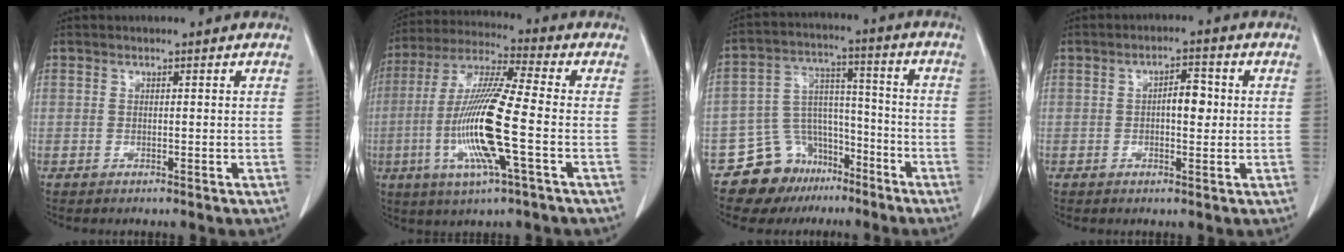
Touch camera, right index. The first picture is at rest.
{"total": 15.3, "force": [-3.3, 0.6, 14.9], "torque": [-0.305, -0.010, -0.067]}
{"total": 11.0, "force": [-7.8, 7.5, 1.9], "torque": [-0.032, 0.066, -0.125]}
{"total": 3.9, "force": [0.3, 1.5, 3.6], "torque": [-0.053, 0.009, 0.008]}